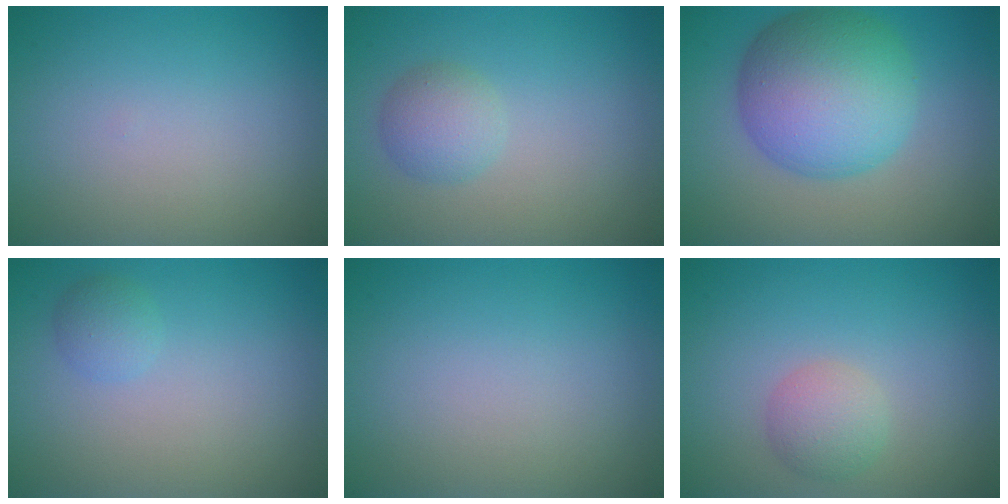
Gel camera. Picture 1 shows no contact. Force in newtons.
{"total": 2.4, "press": 2.4, "slide": 0.0}
{"total": 9.8, "press": 9.8, "slide": 0.2}
{"total": 1.3, "press": 1.3, "slide": 0.0}
{"total": 0.0}
{"total": 2.3, "press": 2.3, "slide": 0.1}